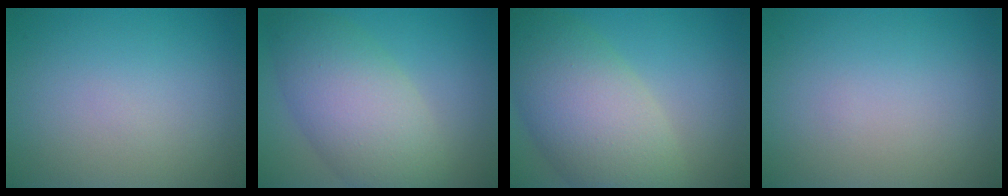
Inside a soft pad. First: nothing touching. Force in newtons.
{"total": 7.8, "press": 7.8, "slide": 0.2}
{"total": 9.5, "press": 9.4, "slide": 0.4}
{"total": 0.0}